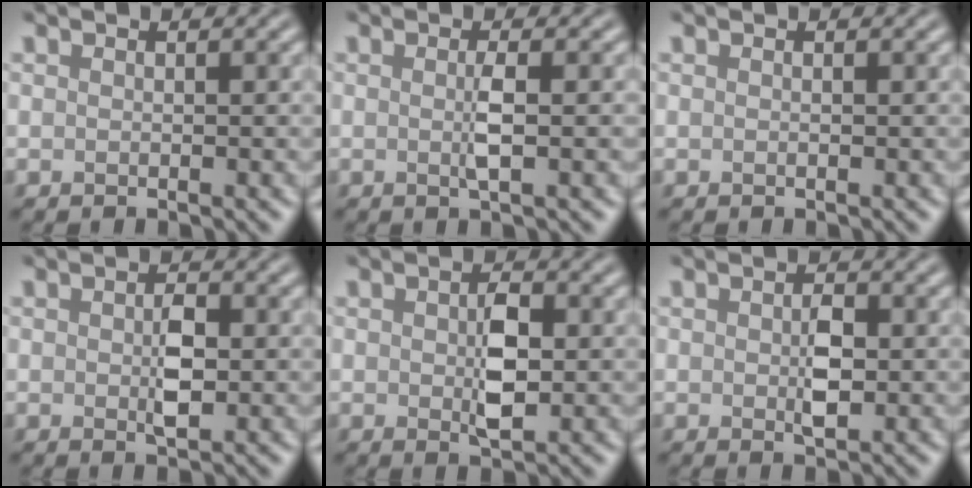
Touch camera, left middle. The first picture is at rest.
{"total": 1.7, "force": [0.1, 0.2, 1.7], "torque": [-0.035, -0.004, -0.001]}
{"total": 0.0}
{"total": 2.2, "force": [0.0, 1.1, 1.9], "torque": [-0.038, -0.003, 0.000]}
{"total": 3.1, "force": [0.1, 1.5, 2.7], "torque": [-0.053, -0.004, 0.002]}
{"total": 2.1, "force": [0.0, 1.1, 1.8], "torque": [-0.036, -0.003, 0.000]}